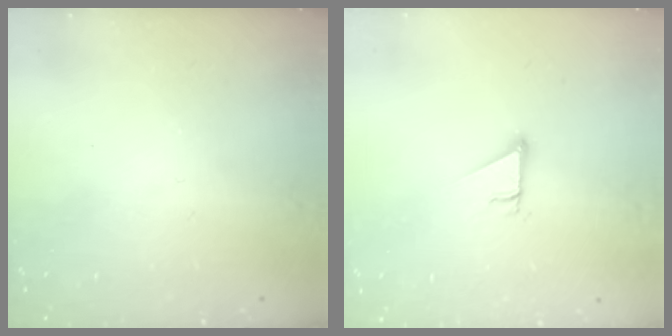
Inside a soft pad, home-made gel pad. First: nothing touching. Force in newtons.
{"total": 2.5, "press": 2.5, "slide": 0.1}